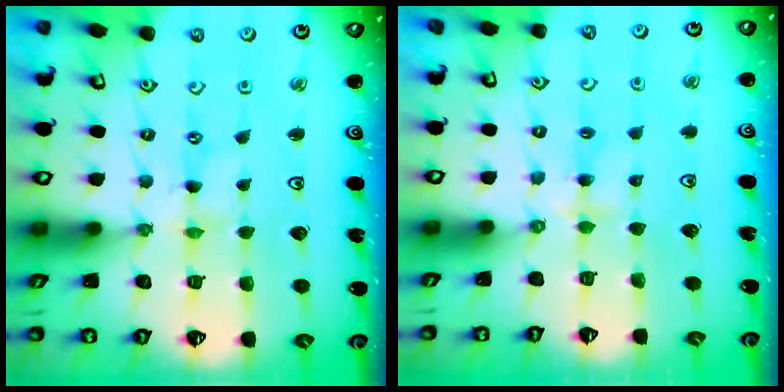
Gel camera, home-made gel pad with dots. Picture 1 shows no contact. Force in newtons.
{"total": 2.4, "press": 2.4, "slide": 0.4}